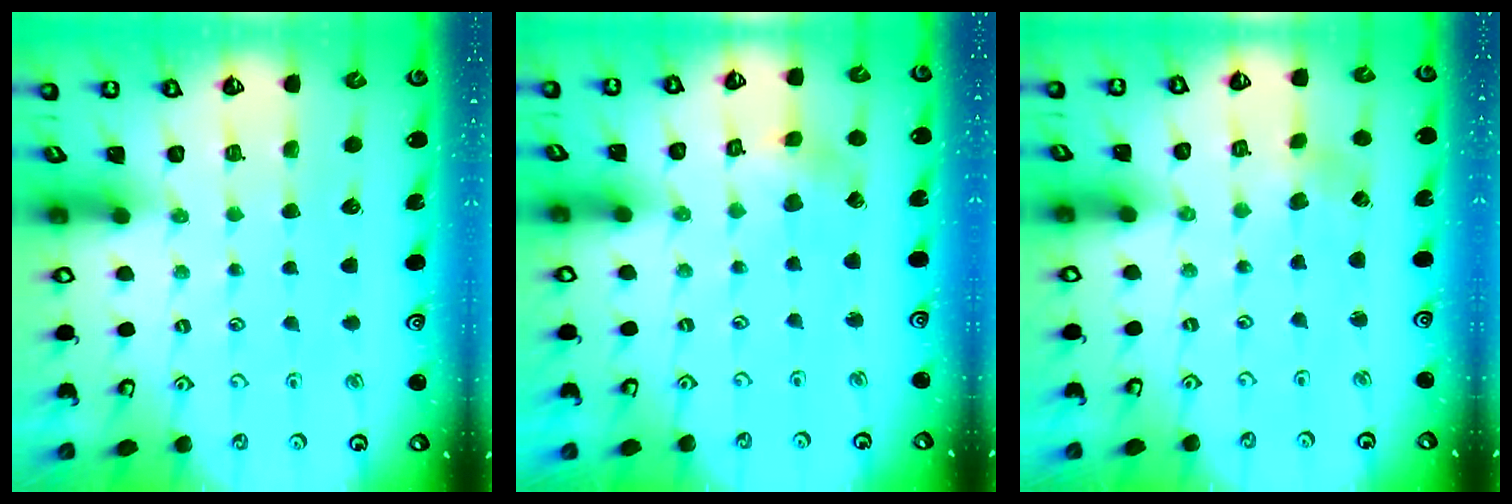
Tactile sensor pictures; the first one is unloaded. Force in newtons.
{"total": 2.8, "press": 2.7, "slide": 0.4}
{"total": 2.7, "press": 2.7, "slide": 0.3}